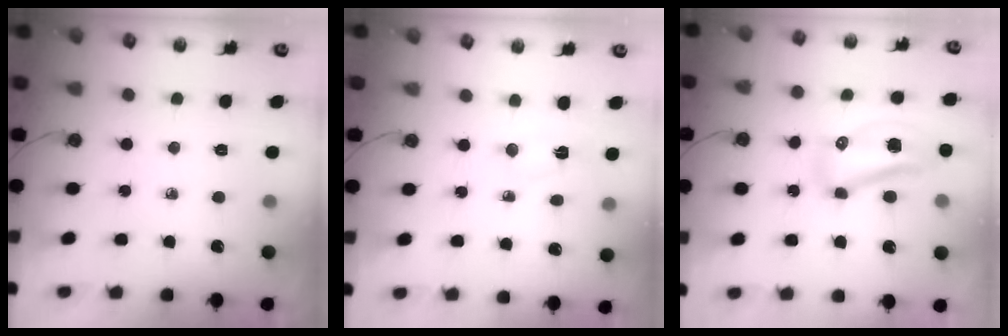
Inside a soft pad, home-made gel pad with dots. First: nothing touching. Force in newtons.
{"total": 2.5, "press": 2.4, "slide": 0.5}
{"total": 10.0, "press": 9.9, "slide": 1.3}